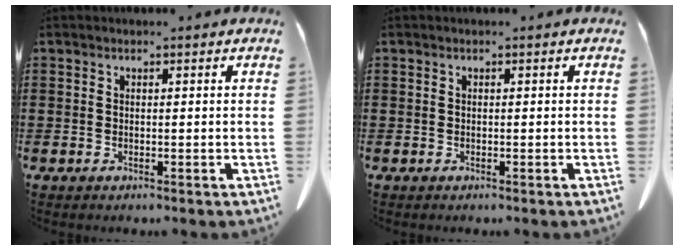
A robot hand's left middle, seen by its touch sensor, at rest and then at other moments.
{"total": 0.0}